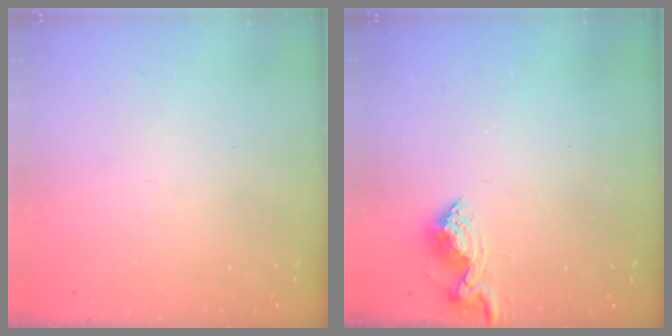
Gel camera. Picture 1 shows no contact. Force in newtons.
{"total": 9.5, "press": 9.5, "slide": 0.3}